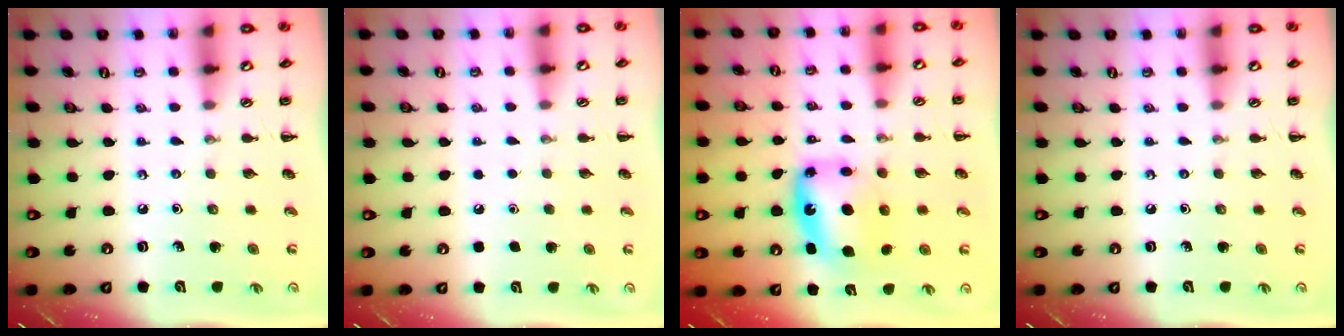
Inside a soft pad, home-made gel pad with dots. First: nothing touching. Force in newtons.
{"total": 1.6, "press": 1.6, "slide": 0.1}
{"total": 8.8, "press": 8.5, "slide": 2.4}
{"total": 0.0}